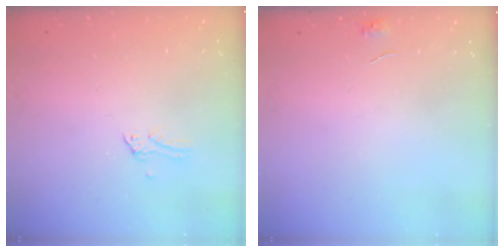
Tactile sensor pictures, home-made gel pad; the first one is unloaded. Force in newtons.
{"total": 3.9, "press": 3.8, "slide": 0.5}